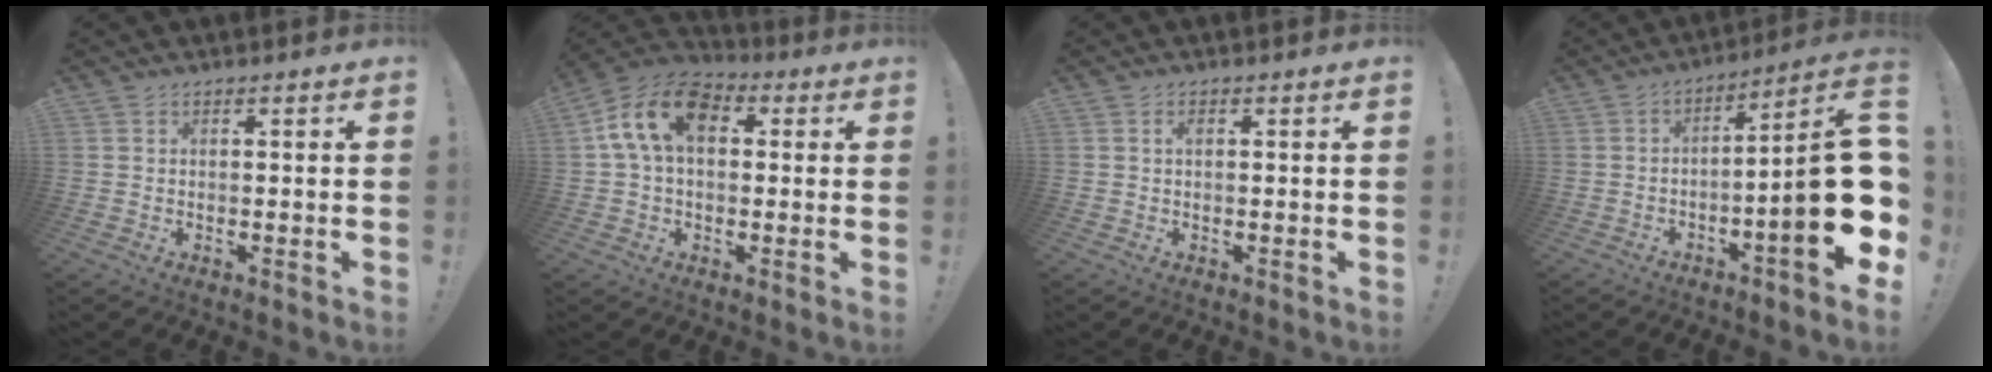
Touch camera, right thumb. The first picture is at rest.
{"total": 14.7, "force": [3.8, 9.4, 10.6], "torque": [-0.192, 0.010, 0.070]}
{"total": 1.0, "force": [0.2, 0.5, 0.8], "torque": [-0.015, 0.002, 0.003]}
{"total": 18.8, "force": [-3.4, 2.7, 18.3], "torque": [-0.254, 0.013, -0.051]}